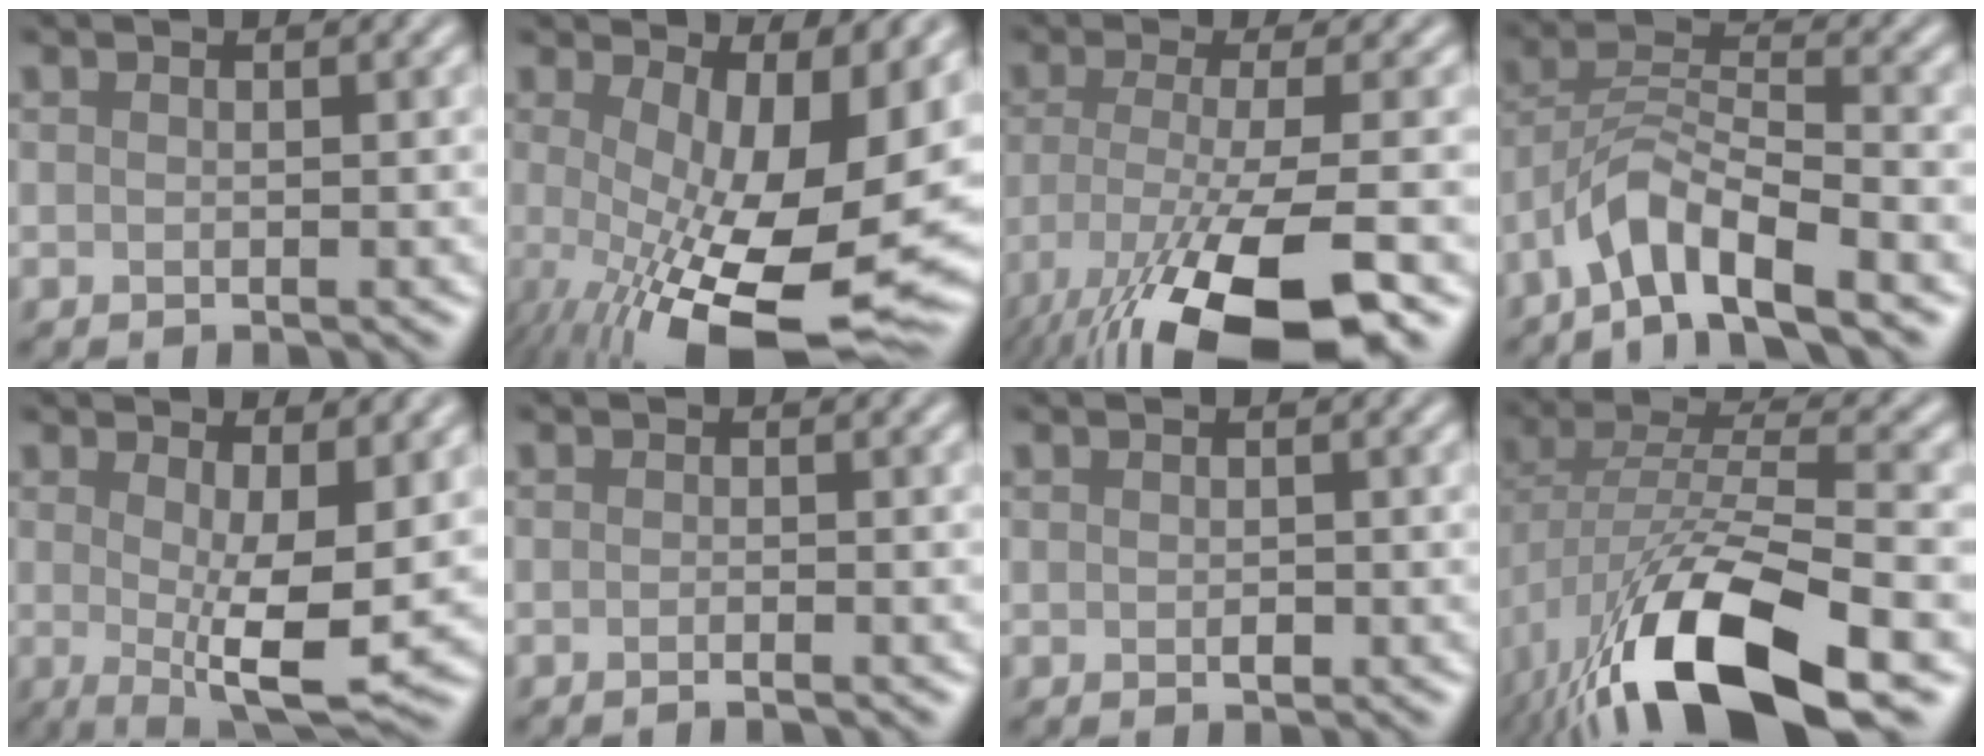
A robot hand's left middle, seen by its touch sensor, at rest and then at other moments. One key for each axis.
{"total": 16.2, "fx": -1.5, "fy": 6.0, "fz": 14.9, "tx": -0.210, "ty": -0.032, "tz": -0.001}
{"total": 12.7, "fx": -7.4, "fy": 3.3, "fz": 9.9, "tx": -0.183, "ty": -0.028, "tz": -0.129}
{"total": 6.8, "fx": -4.6, "fy": 1.9, "fz": 4.6, "tx": -0.082, "ty": 0.006, "tz": -0.090}
{"total": 7.3, "fx": 0.0, "fy": 1.9, "fz": 7.1, "tx": -0.105, "ty": -0.018, "tz": 0.004}
{"total": 1.1, "fx": -0.7, "fy": 0.3, "fz": 0.8, "tx": -0.002, "ty": -0.009, "tz": -0.017}
{"total": 0.7, "fx": -0.4, "fy": 0.3, "fz": 0.5, "tx": -0.009, "ty": -0.004, "tz": -0.002}
{"total": 14.1, "fx": -7.0, "fy": 5.0, "fz": 11.2, "tx": -0.217, "ty": -0.017, "tz": -0.117}